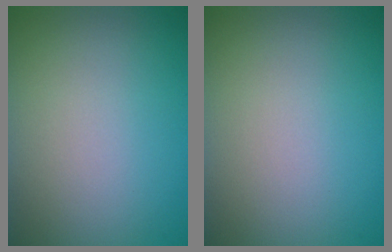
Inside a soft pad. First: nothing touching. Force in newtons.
{"total": 0.0}